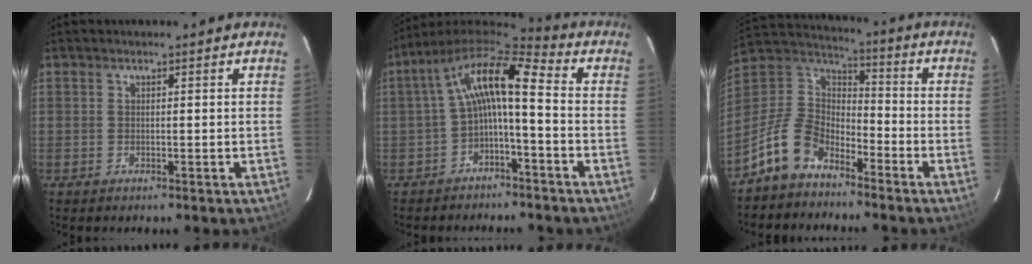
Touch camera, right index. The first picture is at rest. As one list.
[{"total": 11.2, "force": [-1.1, 3.3, 10.6], "torque": [-0.217, 0.026, -0.027]}, {"total": 11.8, "force": [-7.9, 6.7, 5.5], "torque": [-0.129, 0.028, -0.156]}]